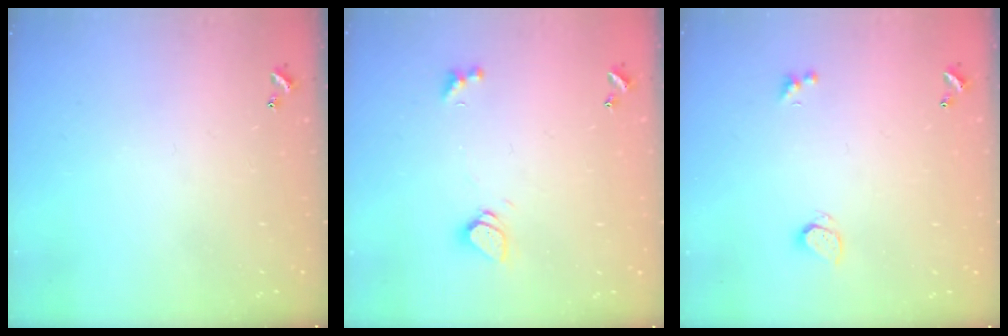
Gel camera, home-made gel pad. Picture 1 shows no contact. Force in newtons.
{"total": 2.4, "press": 2.3, "slide": 0.3}
{"total": 0.6, "press": 0.5, "slide": 0.4}